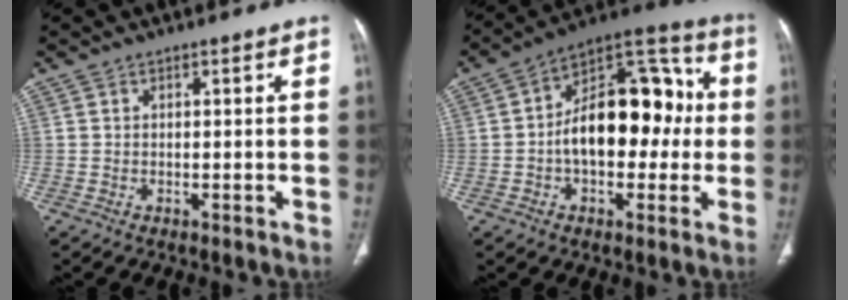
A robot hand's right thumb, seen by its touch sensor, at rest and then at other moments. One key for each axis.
{"total": 19.4, "fx": -0.3, "fy": 11.5, "fz": 15.6, "tx": -0.202, "ty": 0.050, "tz": -0.010}